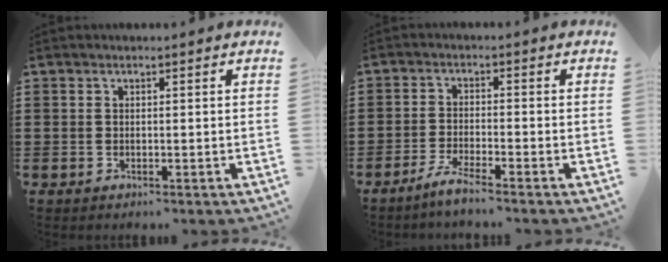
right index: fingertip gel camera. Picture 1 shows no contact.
{"total": 3.4, "force": [-2.9, -0.3, 1.8], "torque": [-0.044, -0.005, -0.058]}